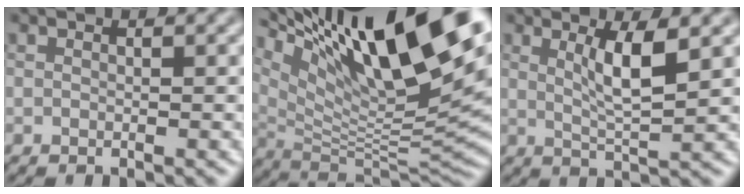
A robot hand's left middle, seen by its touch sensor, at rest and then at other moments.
{"total": 18.0, "force": [9.0, 5.7, 14.6], "torque": [-0.246, 0.014, 0.161]}
{"total": 3.8, "force": [1.3, 0.7, 3.6], "torque": [-0.066, -0.004, 0.026]}